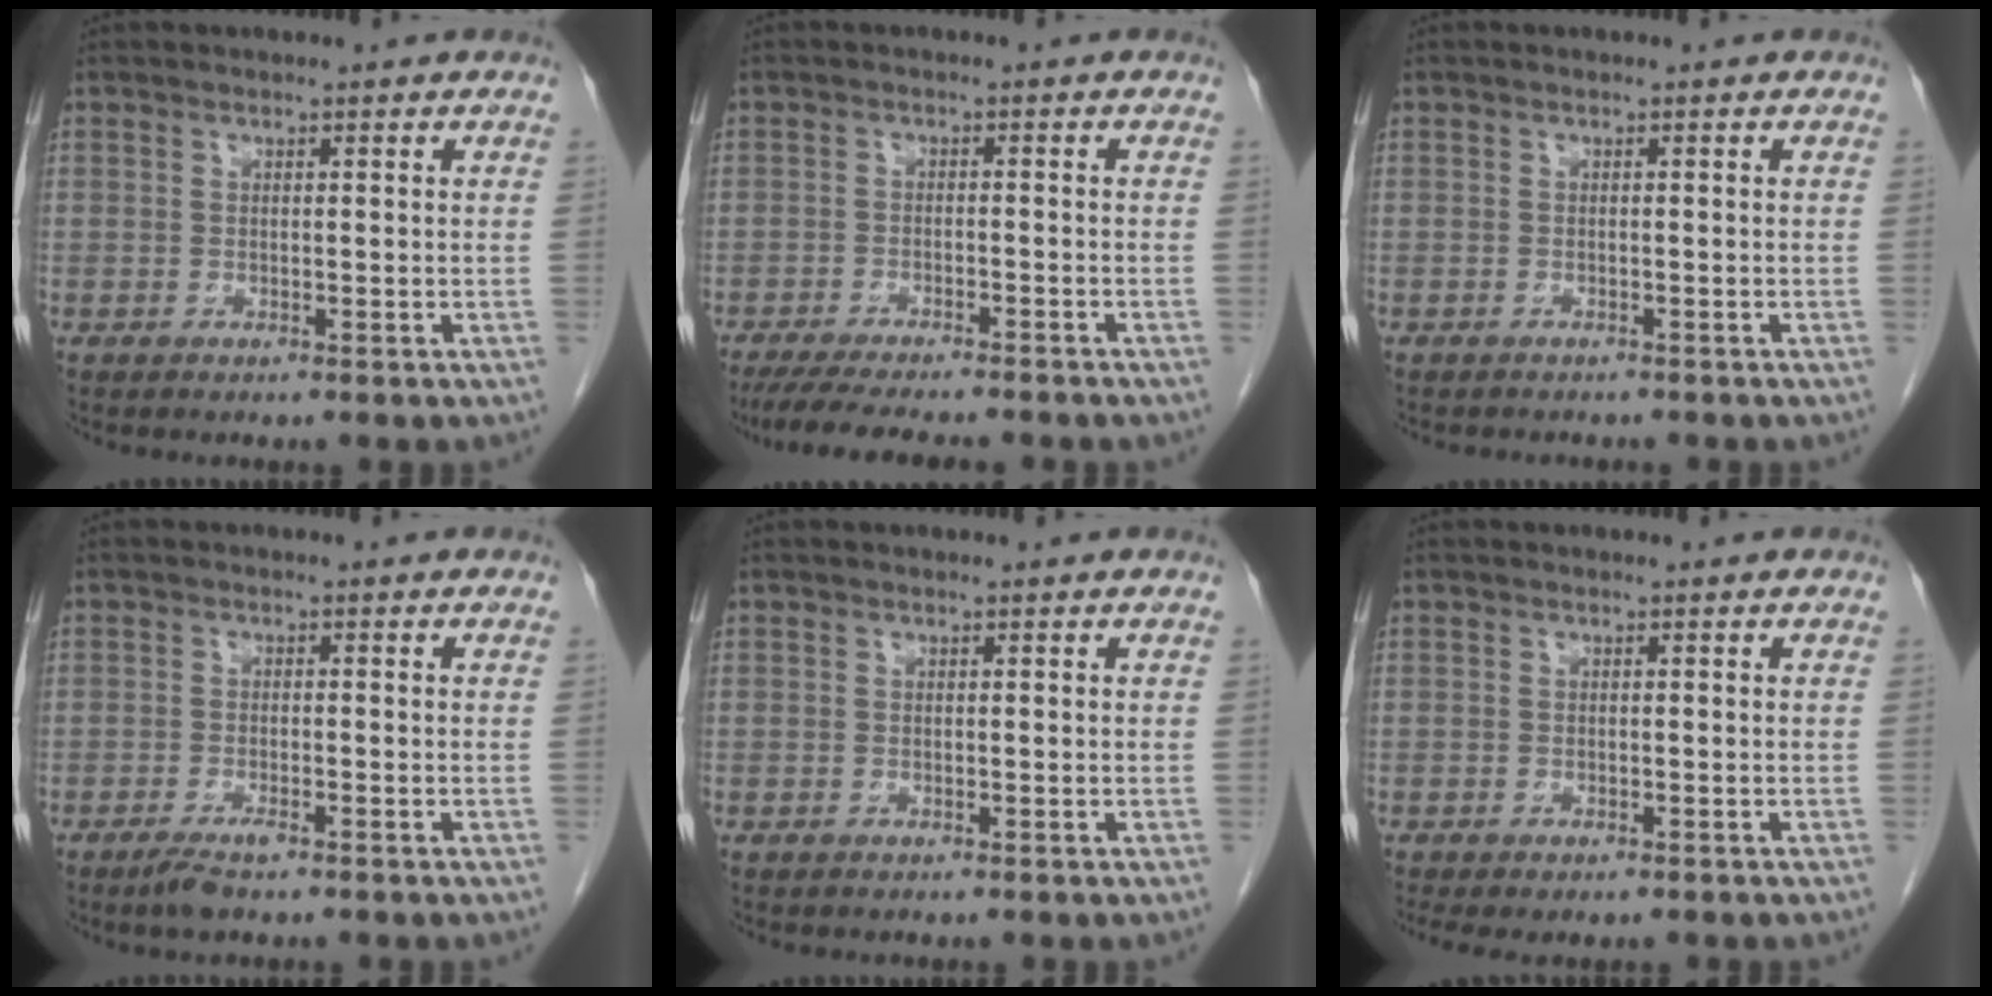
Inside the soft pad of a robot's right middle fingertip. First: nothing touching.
{"total": 13.1, "force": [-11.4, 1.6, 6.3], "torque": [-0.094, -0.021, -0.160]}
{"total": 3.3, "force": [-3.0, 0.8, 1.1], "torque": [-0.018, -0.006, -0.036]}
{"total": 2.8, "force": [-2.0, 0.5, 1.9], "torque": [-0.042, -0.005, -0.035]}
{"total": 0.0}
{"total": 3.9, "force": [-3.0, 1.4, 2.1], "torque": [-0.030, -0.013, -0.042]}